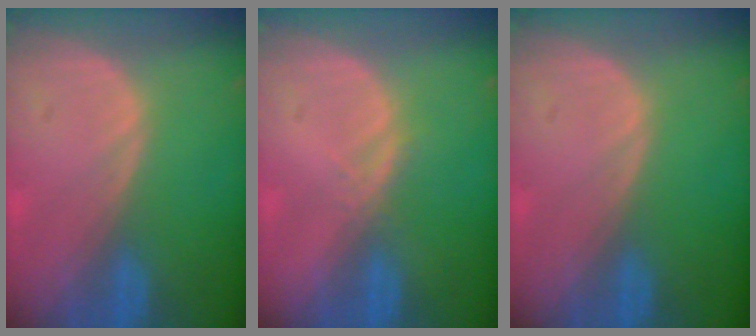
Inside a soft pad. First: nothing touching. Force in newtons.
{"total": 1.5, "press": 1.3, "slide": 0.8}
{"total": 0.0}